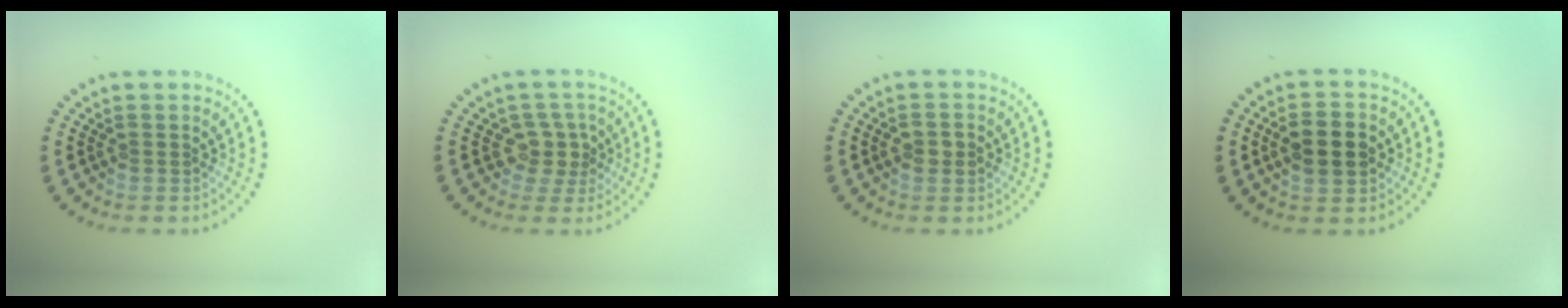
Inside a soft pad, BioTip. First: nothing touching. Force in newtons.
{"total": 2.5, "press": 2.0, "slide": 1.4}
{"total": 1.7, "press": 1.7, "slide": 0.2}
{"total": 4.6, "press": 4.6, "slide": 0.2}